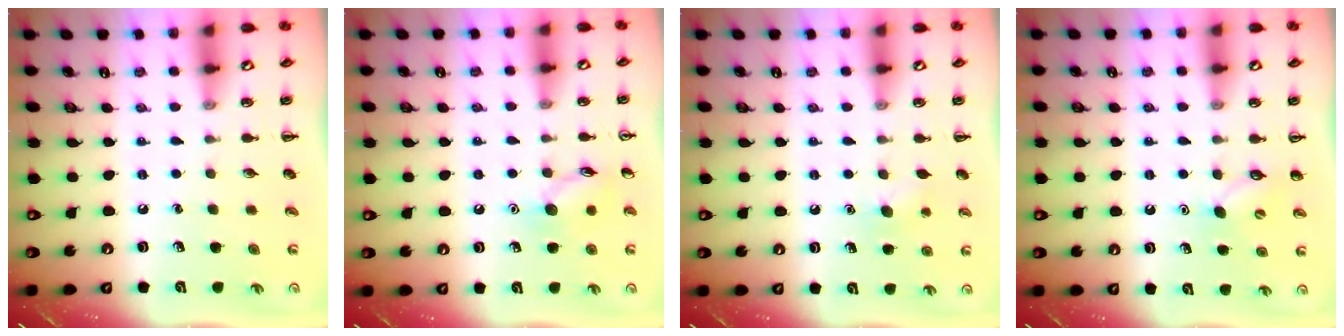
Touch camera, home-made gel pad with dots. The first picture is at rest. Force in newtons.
{"total": 8.1, "press": 8.1, "slide": 0.7}
{"total": 6.1, "press": 5.9, "slide": 1.8}
{"total": 5.0, "press": 4.9, "slide": 1.3}